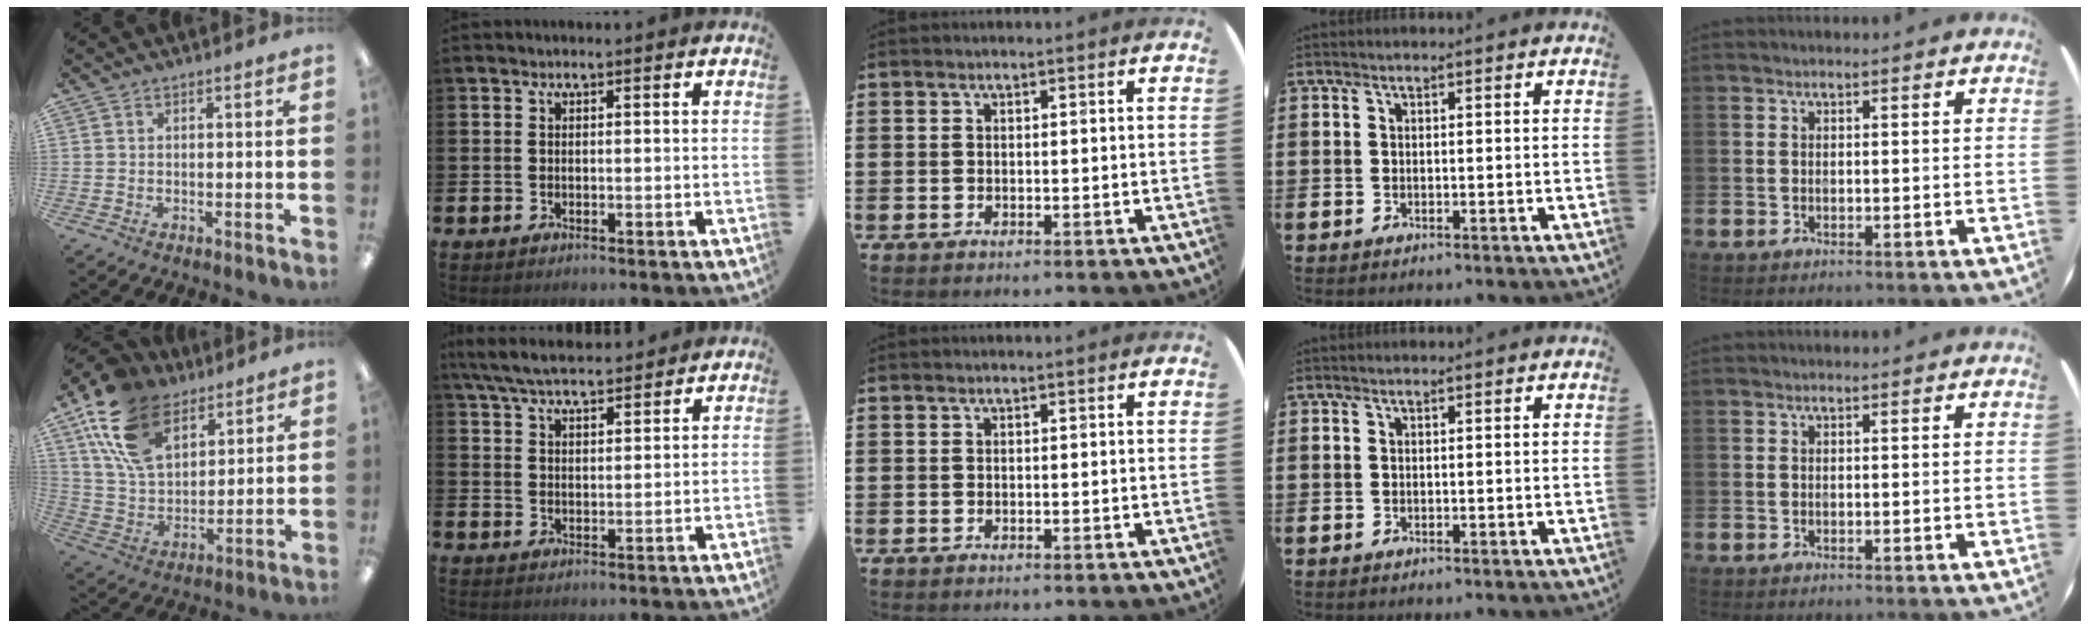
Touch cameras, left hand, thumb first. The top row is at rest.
{"thumb": {"total": 18.1, "force": [10.6, 10.8, 10.0], "torque": [-0.220, -0.030, 0.200]}, "index": {"total": 6.4, "force": [6.0, 0.9, 1.8], "torque": [-0.057, -0.025, 0.111]}}